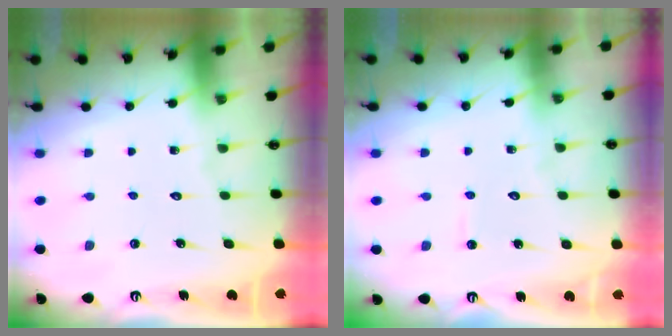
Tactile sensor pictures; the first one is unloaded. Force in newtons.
{"total": 2.8, "press": 2.8, "slide": 0.3}